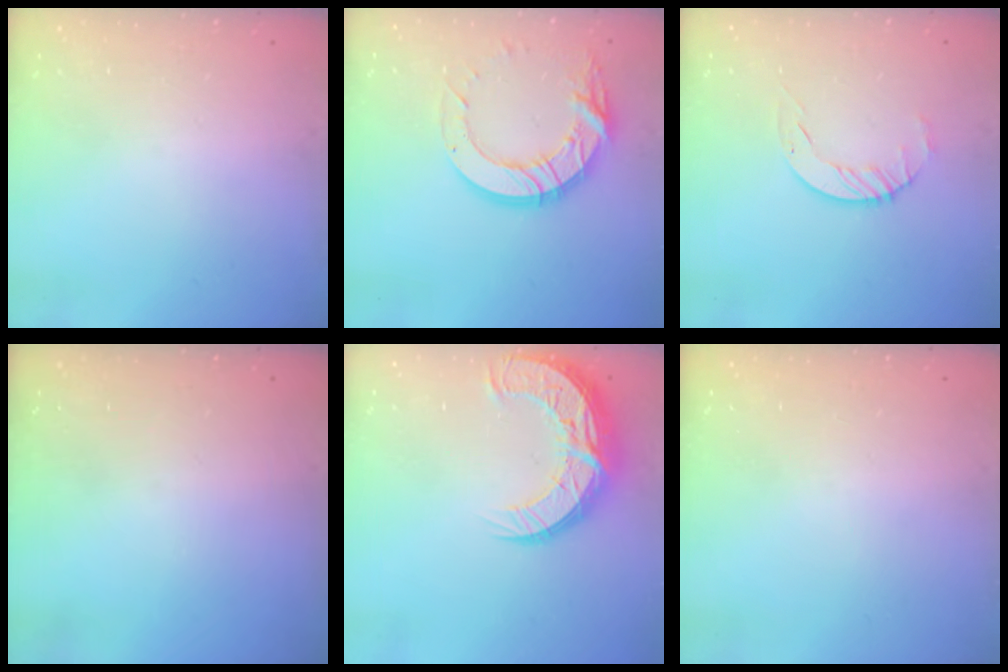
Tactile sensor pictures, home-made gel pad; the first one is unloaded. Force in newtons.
{"total": 14.2, "press": 14.2, "slide": 1.6}
{"total": 3.1, "press": 3.1, "slide": 0.4}
{"total": 0.0}
{"total": 13.3, "press": 13.2, "slide": 1.2}
{"total": 0.0}